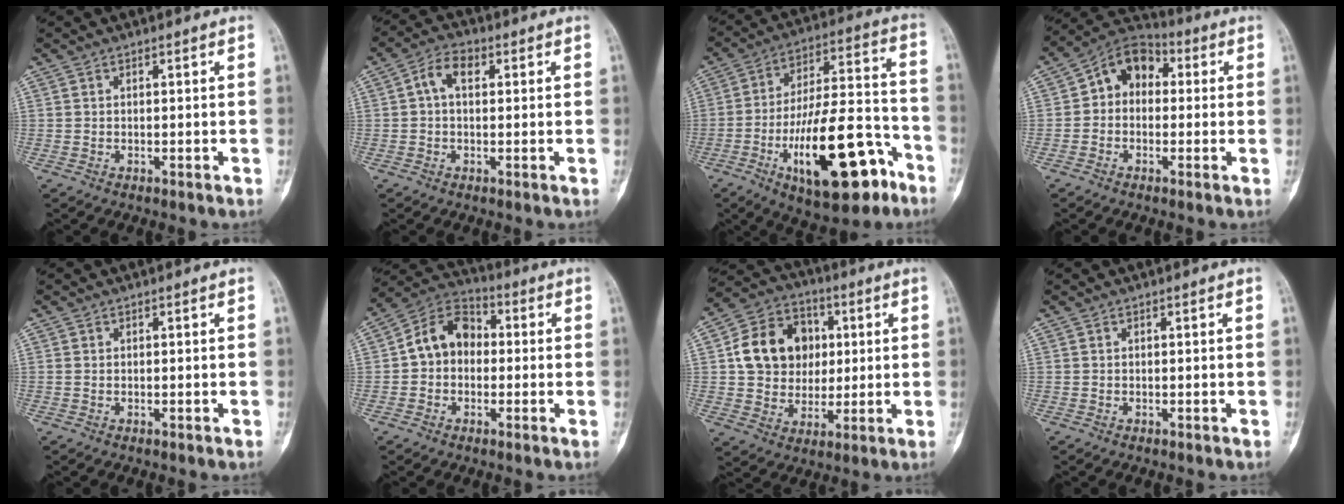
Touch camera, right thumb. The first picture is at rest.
{"total": 5.1, "force": [1.0, 3.2, 3.8], "torque": [-0.065, 0.019, 0.012]}
{"total": 23.3, "force": [-10.5, 8.9, 18.8], "torque": [-0.301, 0.062, -0.158]}
{"total": 9.3, "force": [0.8, 7.1, 5.9], "torque": [-0.061, 0.033, -0.006]}
{"total": 0.0}
{"total": 10.2, "force": [0.1, 8.0, 6.3], "torque": [-0.085, 0.036, -0.016]}
{"total": 15.1, "force": [2.5, 12.8, 7.5], "torque": [-0.098, 0.011, 0.044]}
{"total": 0.0}